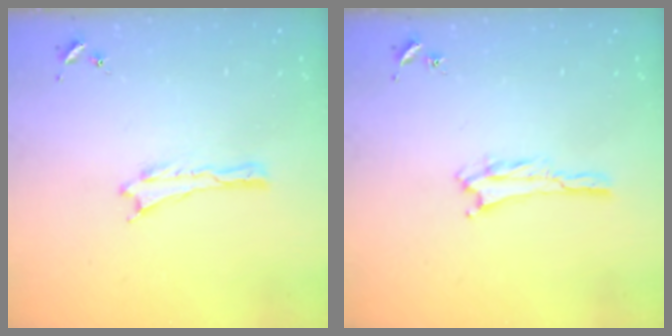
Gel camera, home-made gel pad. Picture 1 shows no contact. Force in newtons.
{"total": 2.1, "press": 2.1, "slide": 0.3}